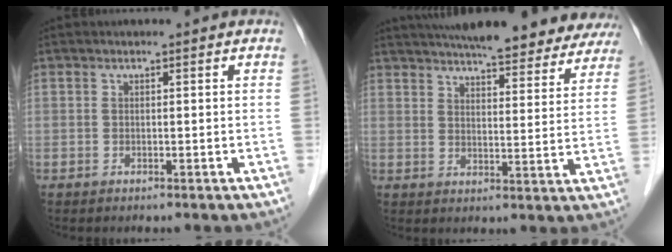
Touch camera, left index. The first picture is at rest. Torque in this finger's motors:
{"motor_torque": [0.83, -1.31, 0.05, 0.14]}